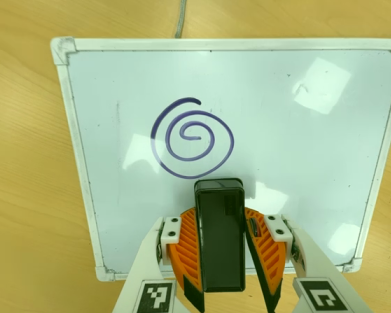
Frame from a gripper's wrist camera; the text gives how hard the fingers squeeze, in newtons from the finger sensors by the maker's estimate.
{"total": 5.7, "left": 5.2, "right": 6.2}